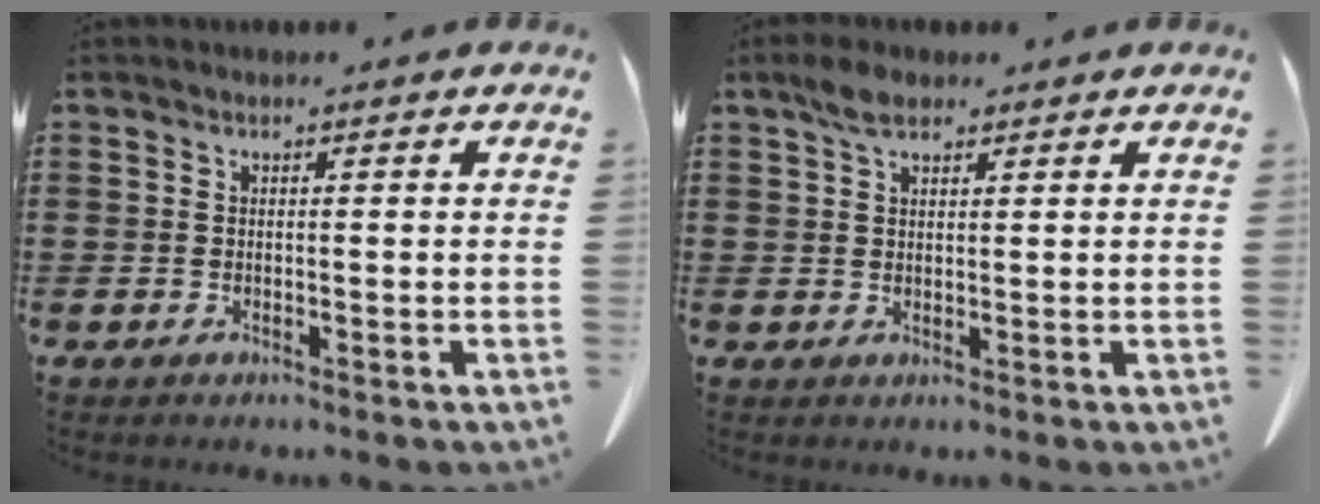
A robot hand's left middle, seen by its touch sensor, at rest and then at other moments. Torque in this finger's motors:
{"motor_torque": [1.53, 0.61, 0.17, 0.15]}